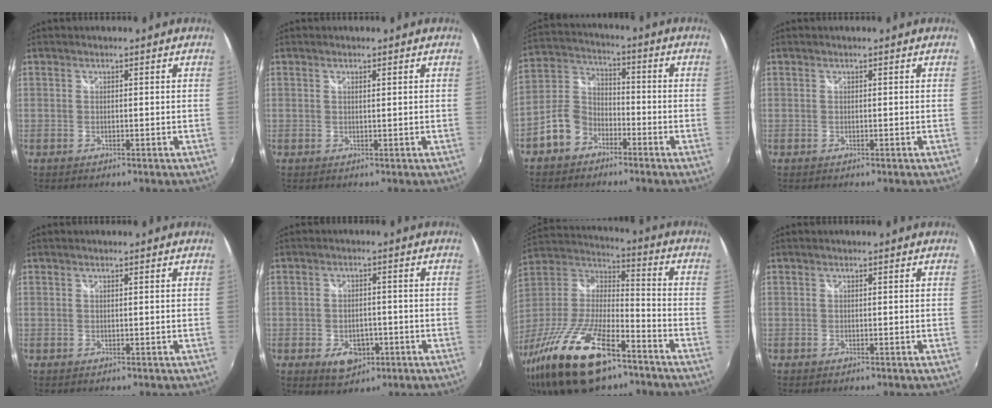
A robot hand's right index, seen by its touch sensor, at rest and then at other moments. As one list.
[{"total": 0.6, "force": [0.4, 0.0, 0.5], "torque": [-0.009, 0.002, 0.006]}, {"total": 8.2, "force": [-4.9, 5.9, 3.0], "torque": [-0.077, 0.028, -0.090]}, {"total": 0.0}, {"total": 0.0}, {"total": 6.7, "force": [-2.8, 4.6, 3.9], "torque": [-0.079, -0.006, -0.036]}, {"total": 26.5, "force": [-16.0, 9.8, 18.7], "torque": [-0.381, -0.041, -0.282]}, {"total": 0.0}]